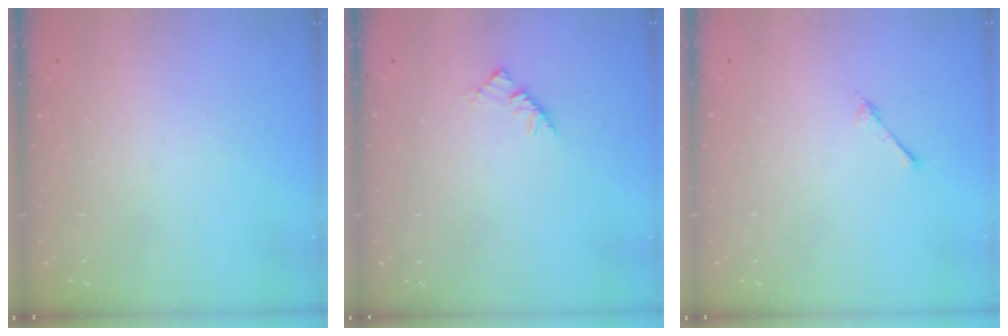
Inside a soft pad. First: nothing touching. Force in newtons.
{"total": 2.9, "press": 2.8, "slide": 0.7}
{"total": 2.4, "press": 2.4, "slide": 0.3}